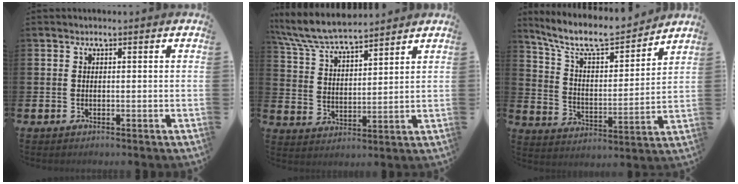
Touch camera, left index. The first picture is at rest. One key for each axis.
{"total": 7.6, "fx": 7.2, "fy": 1.1, "fz": 2.1, "tx": -0.075, "ty": -0.036, "tz": 0.131}
{"total": 9.2, "fx": 8.2, "fy": 2.4, "fz": 3.5, "tx": -0.098, "ty": -0.055, "tz": 0.142}